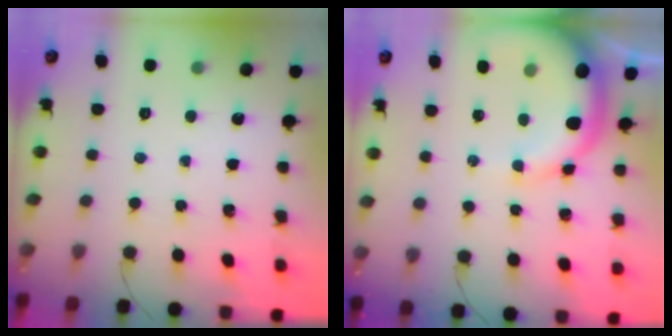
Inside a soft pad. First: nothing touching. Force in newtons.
{"total": 13.0, "press": 12.7, "slide": 2.4}